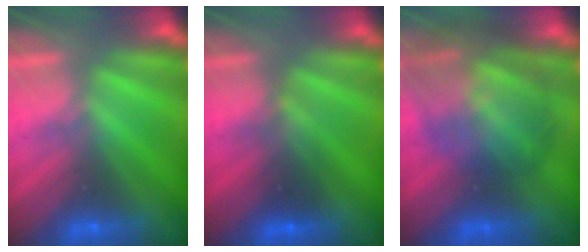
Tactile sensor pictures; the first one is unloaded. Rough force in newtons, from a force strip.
{"total": 2.7}
{"total": 7.7}